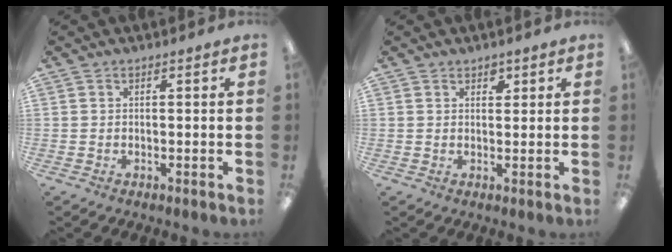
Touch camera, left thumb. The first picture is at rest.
{"total": 1.7, "force": [1.3, 0.9, 0.6], "torque": [0.003, -0.006, 0.020]}